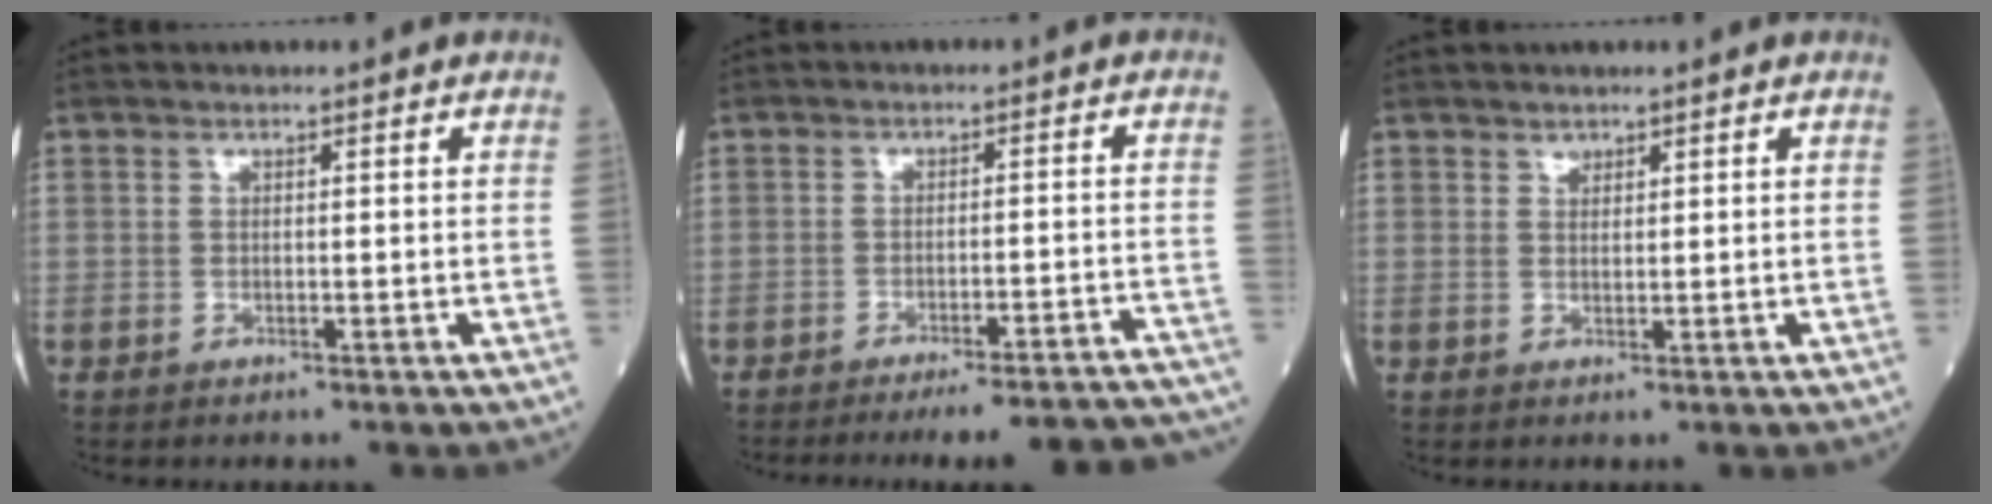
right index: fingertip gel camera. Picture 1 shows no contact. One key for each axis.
{"total": 16.9, "fx": -16.0, "fy": 0.5, "fz": 5.2, "tx": -0.027, "ty": 0.002, "tz": -0.189}
{"total": 1.0, "fx": 0.9, "fy": 0.5, "fz": 0.1, "tx": 0.000, "ty": -0.004, "tz": 0.015}